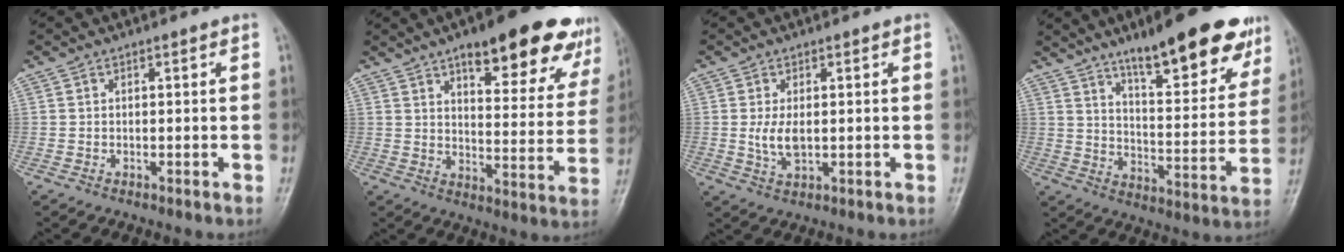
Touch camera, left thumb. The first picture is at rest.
{"total": 21.8, "force": [13.9, 7.3, 15.2], "torque": [-0.153, -0.045, 0.183]}
{"total": 4.2, "force": [0.2, 2.1, 3.6], "torque": [-0.072, -0.011, 0.008]}
{"total": 21.4, "force": [14.2, 5.8, 14.8], "torque": [-0.166, -0.062, 0.212]}